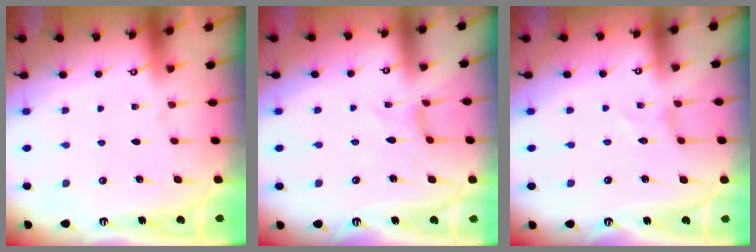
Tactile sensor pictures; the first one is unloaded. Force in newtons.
{"total": 0.0}
{"total": 0.0}